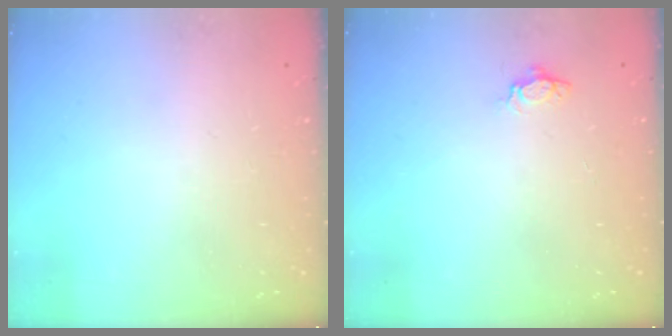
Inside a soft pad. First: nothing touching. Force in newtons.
{"total": 3.8, "press": 3.8, "slide": 0.3}